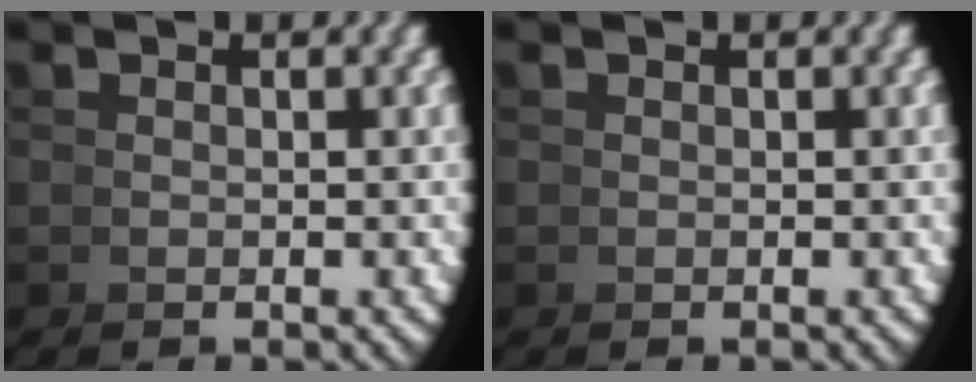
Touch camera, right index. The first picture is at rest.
{"total": 0.0}